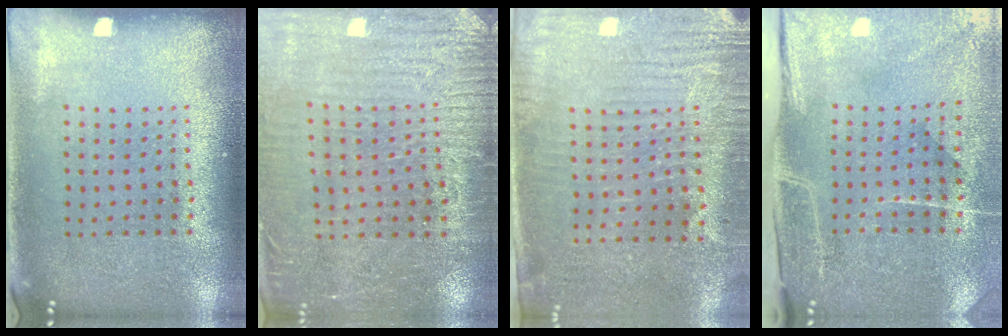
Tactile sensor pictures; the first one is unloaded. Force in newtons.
{"total": 3.1, "press": 3.0, "slide": 1.0}
{"total": 3.1, "press": 2.8, "slide": 1.4}
{"total": 4.7, "press": 3.8, "slide": 2.8}